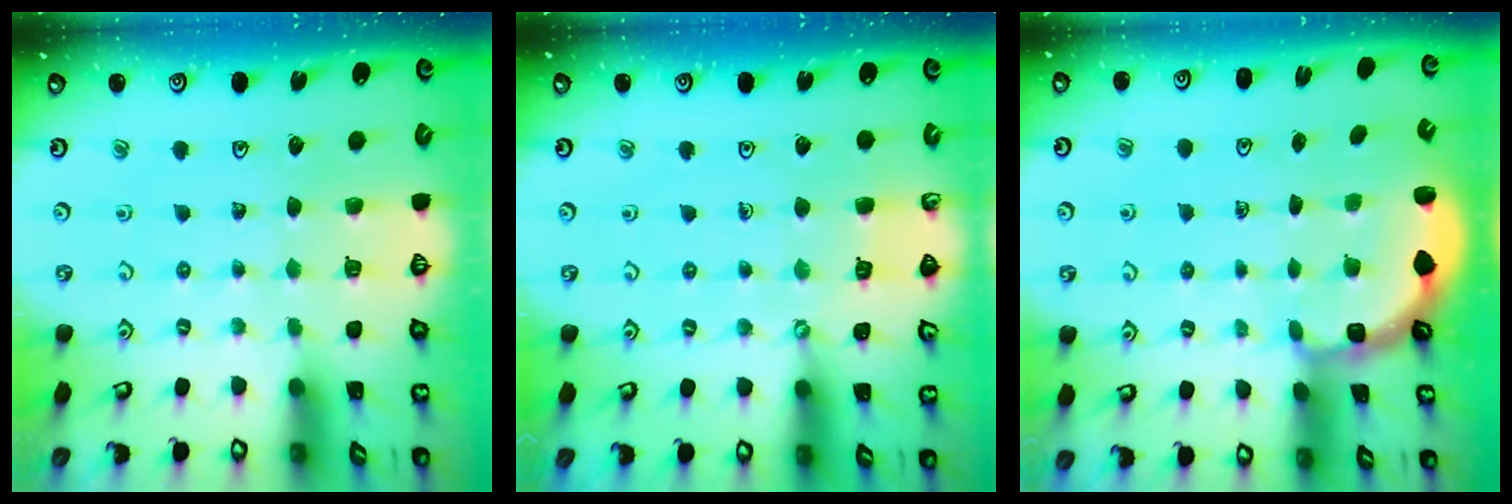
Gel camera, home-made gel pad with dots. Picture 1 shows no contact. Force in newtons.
{"total": 4.8, "press": 4.8, "slide": 0.5}
{"total": 2.7, "press": 2.1, "slide": 1.7}